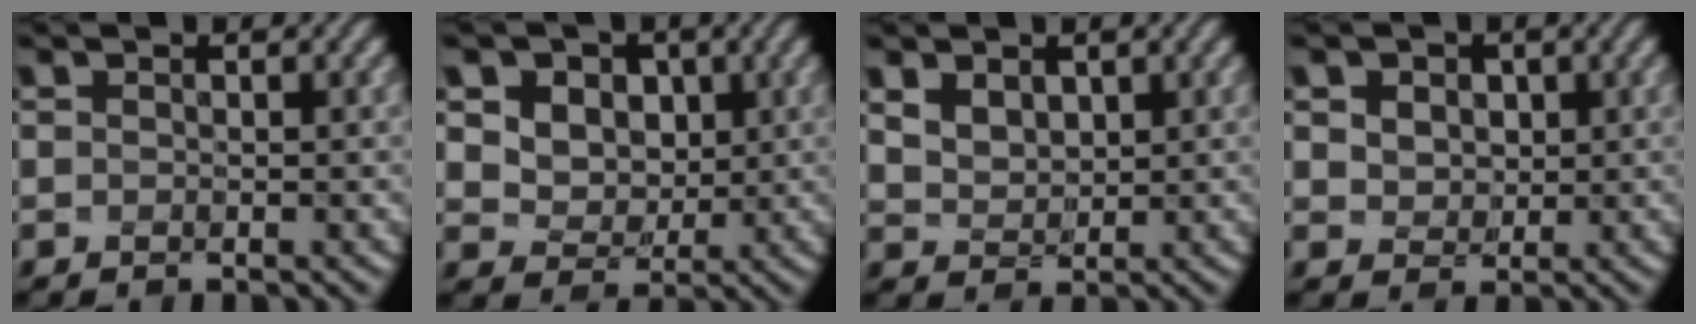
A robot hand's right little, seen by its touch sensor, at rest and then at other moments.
{"total": 9.9, "force": [4.7, 7.3, 4.7], "torque": [-0.114, 0.014, 0.091]}
{"total": 5.3, "force": [2.7, 3.8, 2.6], "torque": [-0.071, 0.021, 0.049]}
{"total": 5.6, "force": [2.4, 4.0, 3.2], "torque": [-0.072, 0.017, 0.031]}